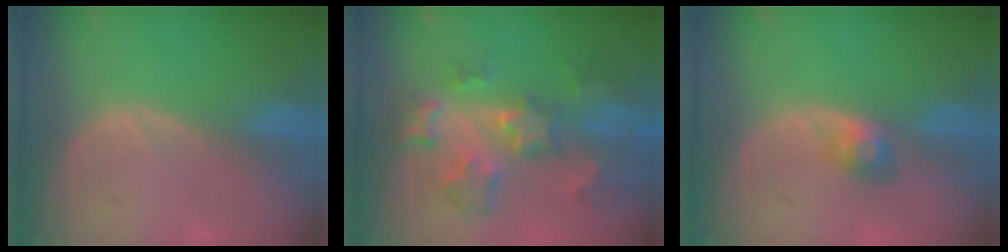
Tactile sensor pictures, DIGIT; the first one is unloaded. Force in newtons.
{"total": 9.0, "press": 7.9, "slide": 4.3}
{"total": 3.0, "press": 2.6, "slide": 1.4}